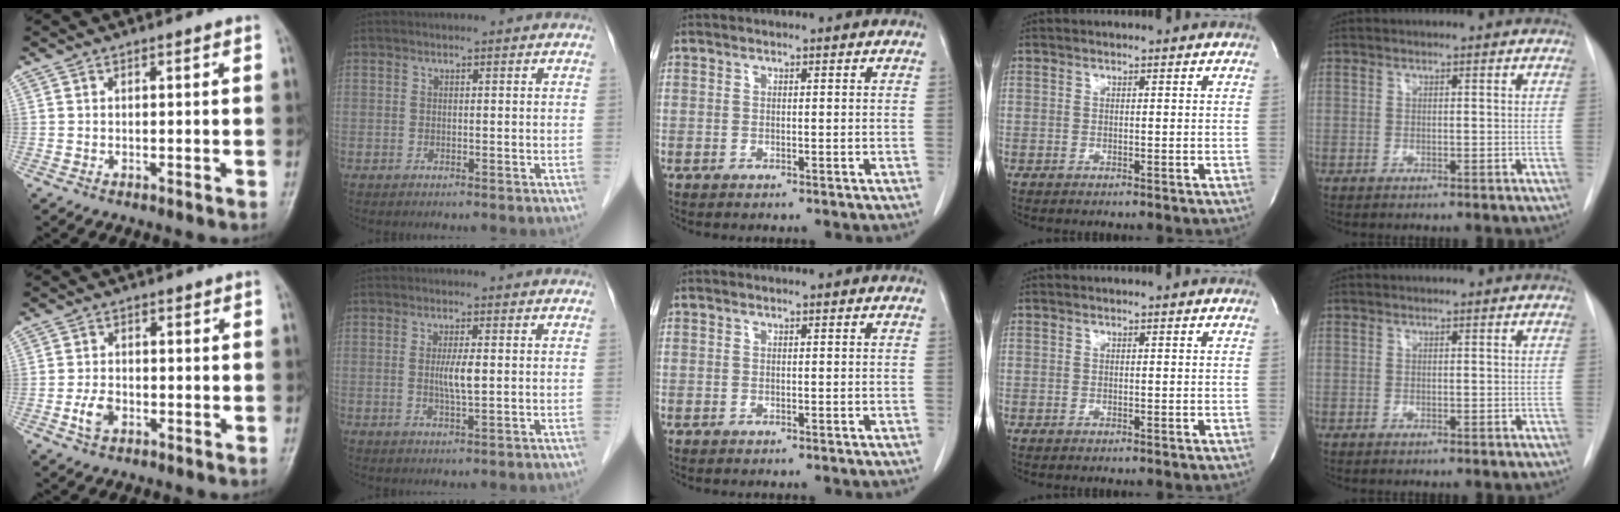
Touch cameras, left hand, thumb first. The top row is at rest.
{"thumb": {"total": 3.8, "force": [-1.5, 2.5, 2.5], "torque": [-0.044, 0.010, -0.031]}, "index": {"total": 3.4, "force": [0.1, 0.3, 3.4], "torque": [-0.065, -0.004, 0.003]}}